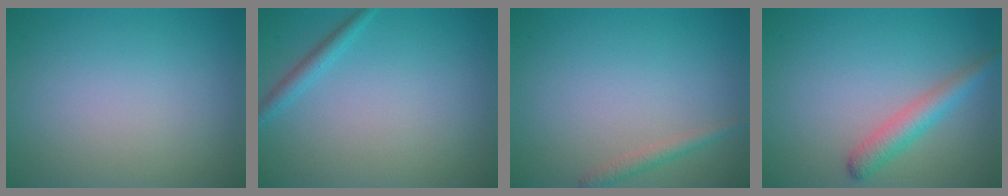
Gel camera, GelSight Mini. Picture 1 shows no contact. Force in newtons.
{"total": 1.4, "press": 1.4, "slide": 0.1}
{"total": 1.3, "press": 1.3, "slide": 0.1}
{"total": 2.8, "press": 2.8, "slide": 0.1}